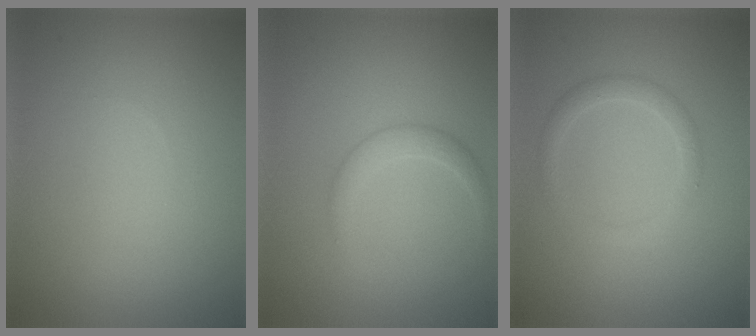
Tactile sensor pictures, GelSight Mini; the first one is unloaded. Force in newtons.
{"total": 1.7, "press": 1.7, "slide": 0.1}
{"total": 1.7, "press": 1.7, "slide": 0.0}